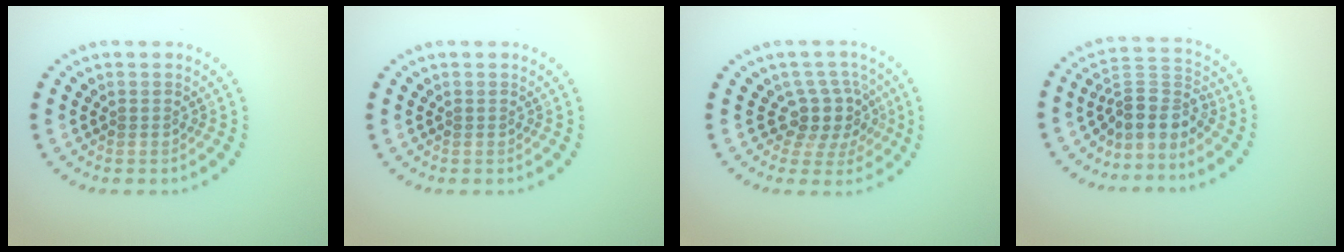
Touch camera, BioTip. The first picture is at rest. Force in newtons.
{"total": 0.0}
{"total": 3.5, "press": 2.7, "slide": 2.2}
{"total": 3.9, "press": 3.0, "slide": 2.5}